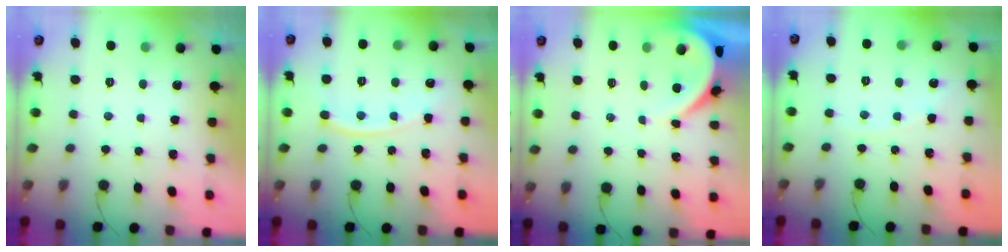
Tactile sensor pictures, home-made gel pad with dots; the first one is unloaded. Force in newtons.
{"total": 9.7, "press": 9.7, "slide": 0.5}
{"total": 3.9, "press": 3.8, "slide": 0.5}
{"total": 2.8, "press": 2.8, "slide": 0.3}